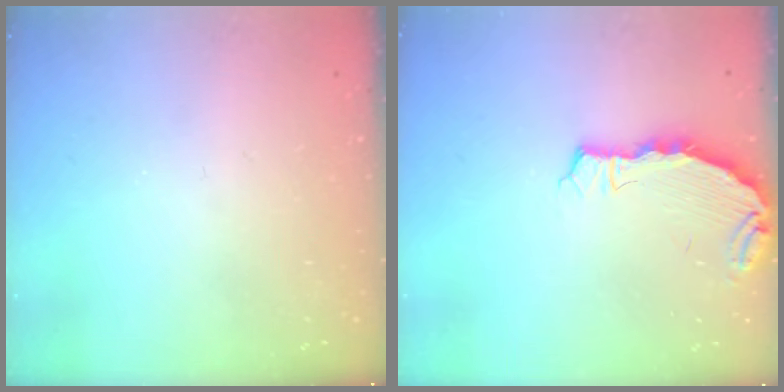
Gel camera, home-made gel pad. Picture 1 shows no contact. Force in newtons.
{"total": 4.9, "press": 4.4, "slide": 2.2}